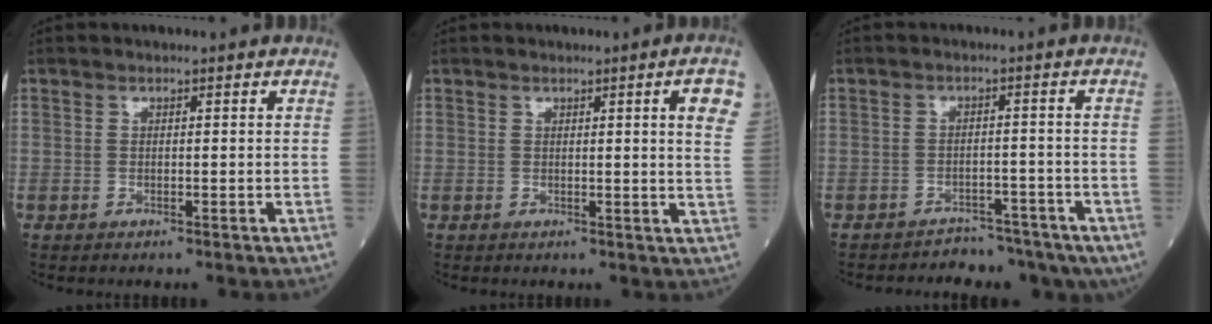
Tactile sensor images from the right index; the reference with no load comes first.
{"total": 5.1, "force": [2.0, -0.3, 4.7], "torque": [-0.052, -0.007, 0.017]}
{"total": 7.7, "force": [-6.5, 3.9, 0.8], "torque": [0.004, 0.025, -0.079]}